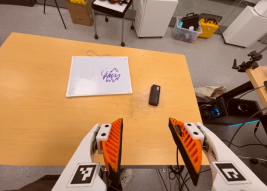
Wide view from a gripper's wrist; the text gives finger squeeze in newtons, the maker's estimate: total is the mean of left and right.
{"total": 0.0}